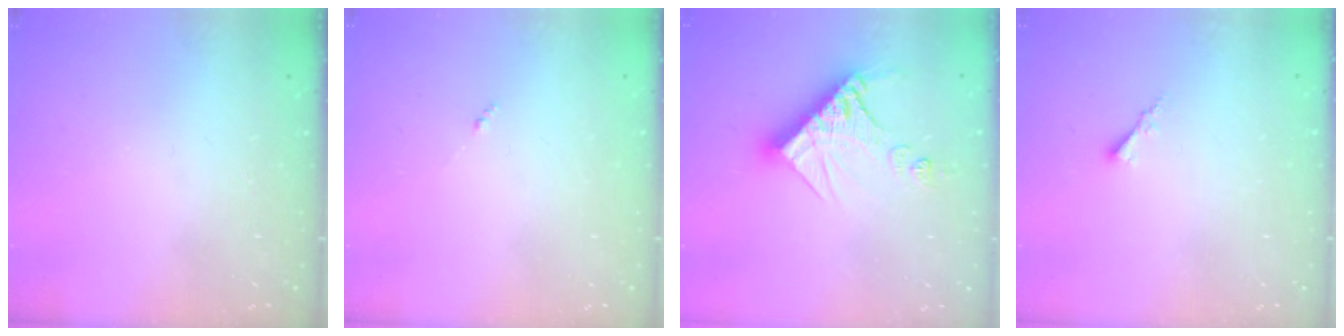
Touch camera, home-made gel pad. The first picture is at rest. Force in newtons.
{"total": 0.0}
{"total": 13.7, "press": 13.6, "slide": 1.6}
{"total": 1.7, "press": 1.6, "slide": 0.5}